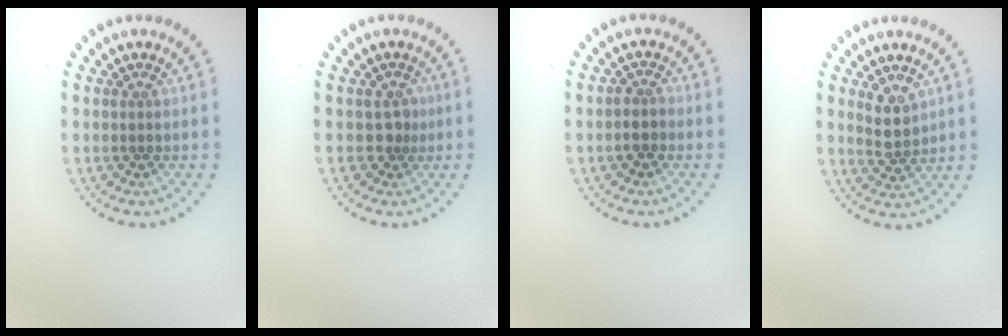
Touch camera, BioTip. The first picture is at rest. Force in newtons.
{"total": 1.7, "press": 1.3, "slide": 1.1}
{"total": 1.5, "press": 1.3, "slide": 0.6}
{"total": 2.5, "press": 2.2, "slide": 1.1}